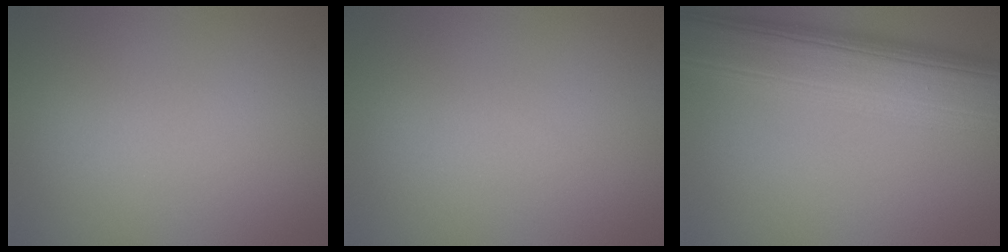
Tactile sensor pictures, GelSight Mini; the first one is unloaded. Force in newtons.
{"total": 0.0}
{"total": 10.9, "press": 10.9, "slide": 0.2}